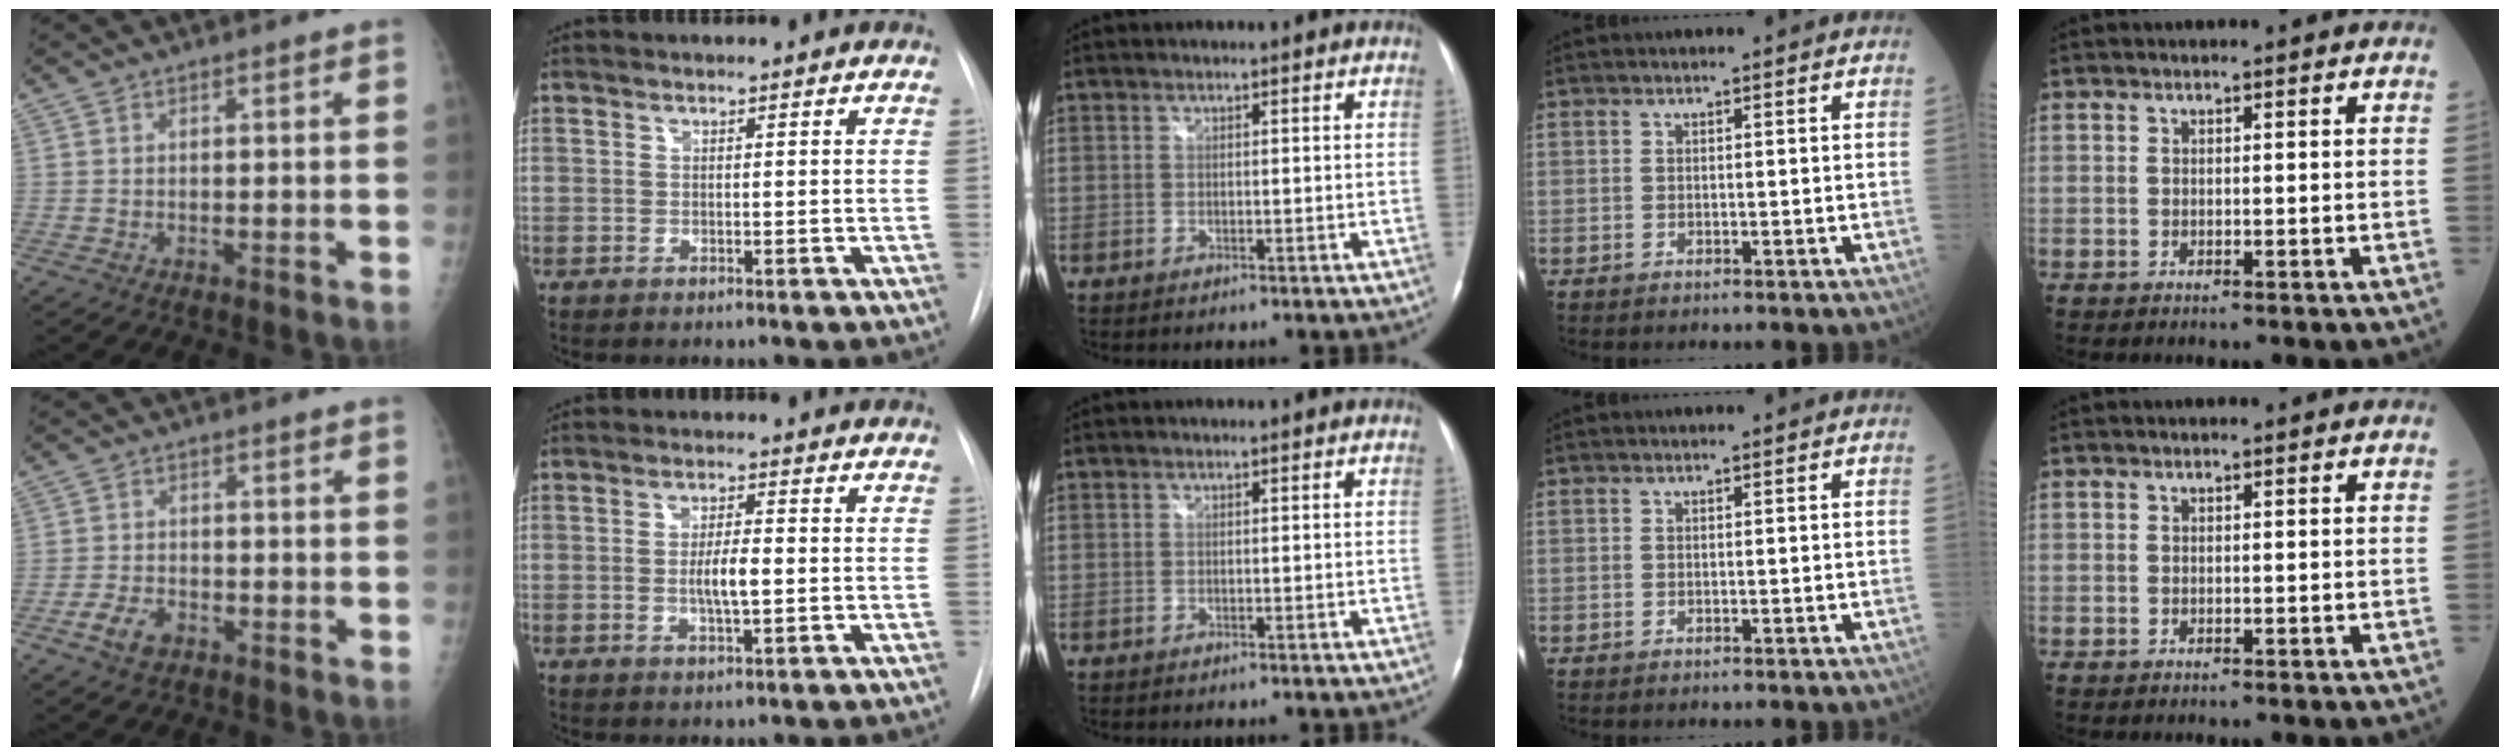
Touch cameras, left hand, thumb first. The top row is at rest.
{"thumb": {"total": 4.4, "force": [-2.4, 2.7, 2.5], "torque": [-0.046, 0.009, -0.043]}, "index": {"total": 4.2, "force": [-1.2, 0.7, 4.0], "torque": [-0.074, -0.008, -0.018]}}